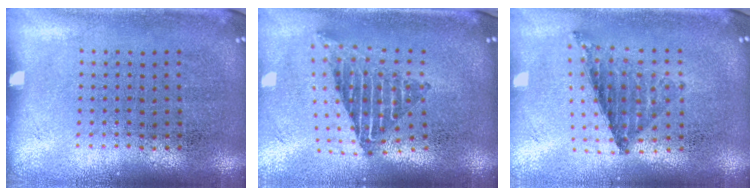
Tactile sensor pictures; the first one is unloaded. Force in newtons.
{"total": 2.3, "press": 1.6, "slide": 1.7}
{"total": 0.7, "press": 0.7, "slide": 0.0}